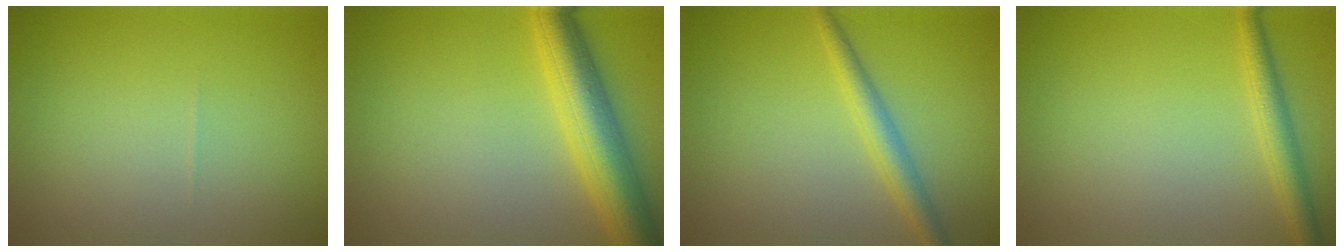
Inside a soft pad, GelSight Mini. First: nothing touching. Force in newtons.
{"total": 6.2, "press": 6.2, "slide": 0.1}
{"total": 2.4, "press": 2.4, "slide": 0.1}
{"total": 2.2, "press": 2.2, "slide": 0.1}